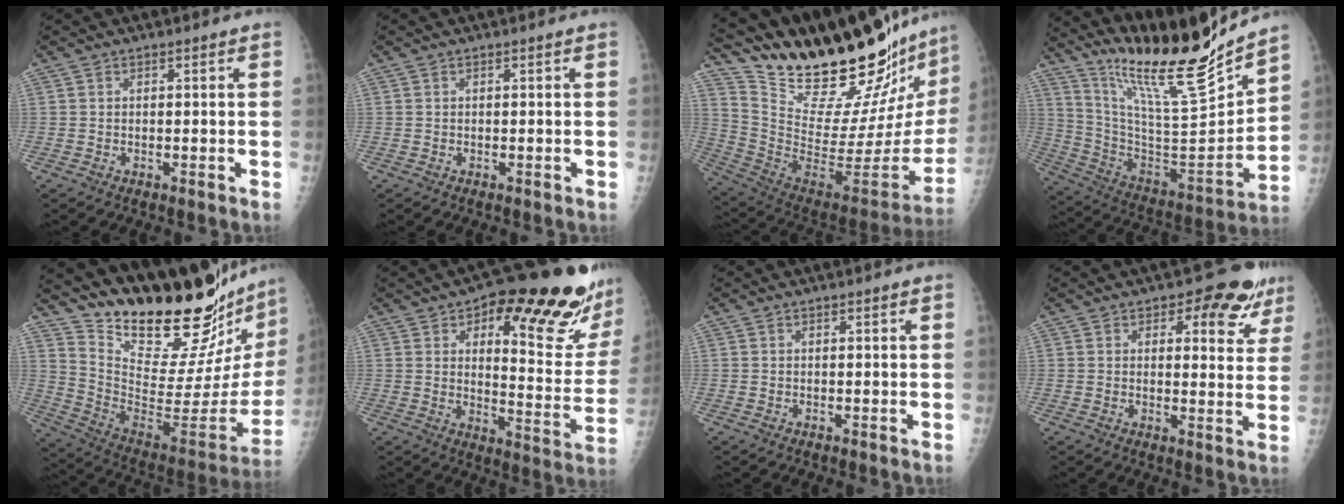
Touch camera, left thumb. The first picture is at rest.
{"total": 0.0}
{"total": 37.1, "force": [31.2, 8.5, 18.2], "torque": [-0.276, -0.196, 0.455]}
{"total": 23.3, "force": [19.7, 2.2, 12.3], "torque": [-0.182, -0.123, 0.340]}
{"total": 32.3, "force": [28.2, 6.3, 14.5], "torque": [-0.212, -0.206, 0.404]}
{"total": 23.3, "force": [13.9, 7.3, 17.2], "torque": [-0.181, -0.069, 0.186]}
{"total": 0.0}
{"total": 9.1, "force": [5.5, 4.9, 5.3], "torque": [-0.017, -0.025, 0.060]}